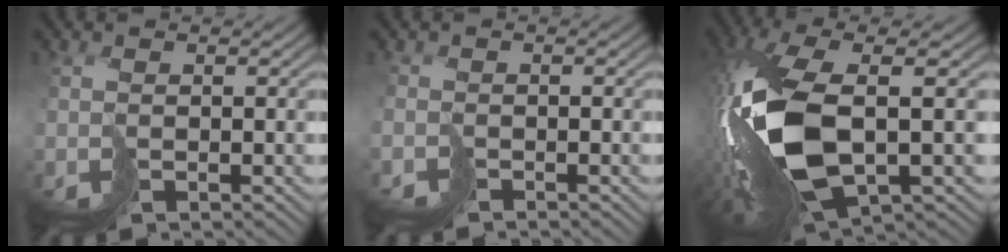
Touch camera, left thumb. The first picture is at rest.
{"total": 1.4, "force": [-1.2, 0.1, -0.8], "torque": [0.021, -0.003, -0.024]}
{"total": 13.1, "force": [-1.0, 5.5, 11.8], "torque": [-0.282, -0.005, -0.017]}